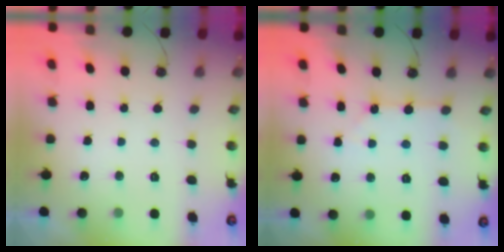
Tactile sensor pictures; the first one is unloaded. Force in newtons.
{"total": 3.2, "press": 3.2, "slide": 0.5}